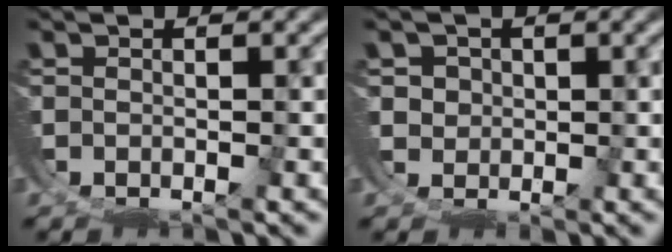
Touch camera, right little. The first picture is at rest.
{"total": 2.1, "force": [0.9, 1.9, 0.1], "torque": [-0.012, -0.006, 0.017]}